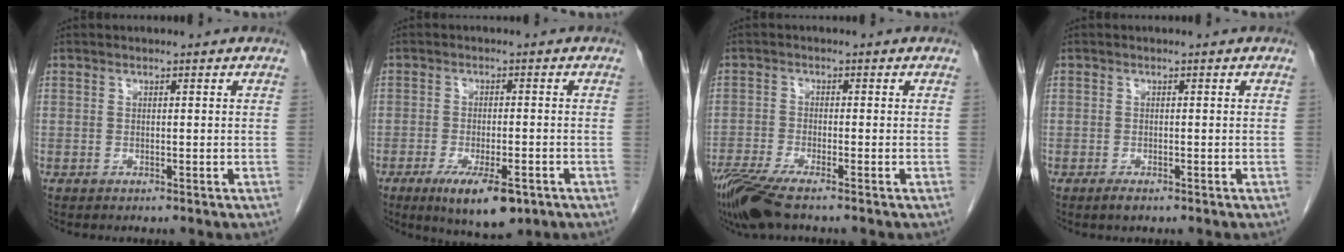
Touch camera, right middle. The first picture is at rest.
{"total": 8.9, "force": [-5.1, 2.5, 6.8], "torque": [-0.109, -0.016, -0.073]}
{"total": 7.8, "force": [-5.9, 0.7, 5.1], "torque": [-0.097, -0.021, -0.110]}
{"total": 1.2, "force": [-0.8, 0.3, 0.7], "torque": [-0.018, -0.004, -0.012]}